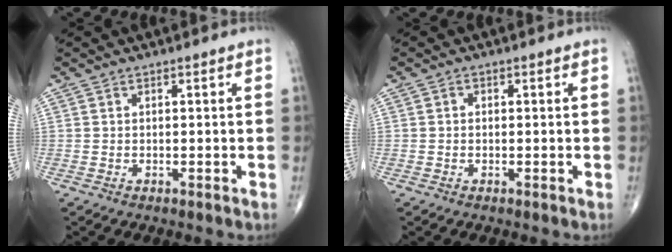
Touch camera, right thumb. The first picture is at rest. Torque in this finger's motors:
{"motor_torque": [-0.18, -0.02, 0.19, 0.07, -0.01]}